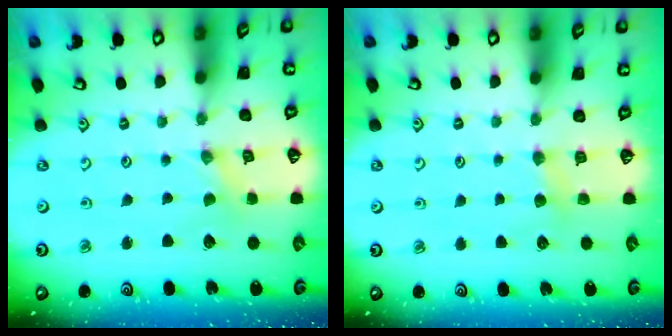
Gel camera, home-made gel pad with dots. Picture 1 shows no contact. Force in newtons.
{"total": 4.3, "press": 4.2, "slide": 0.6}